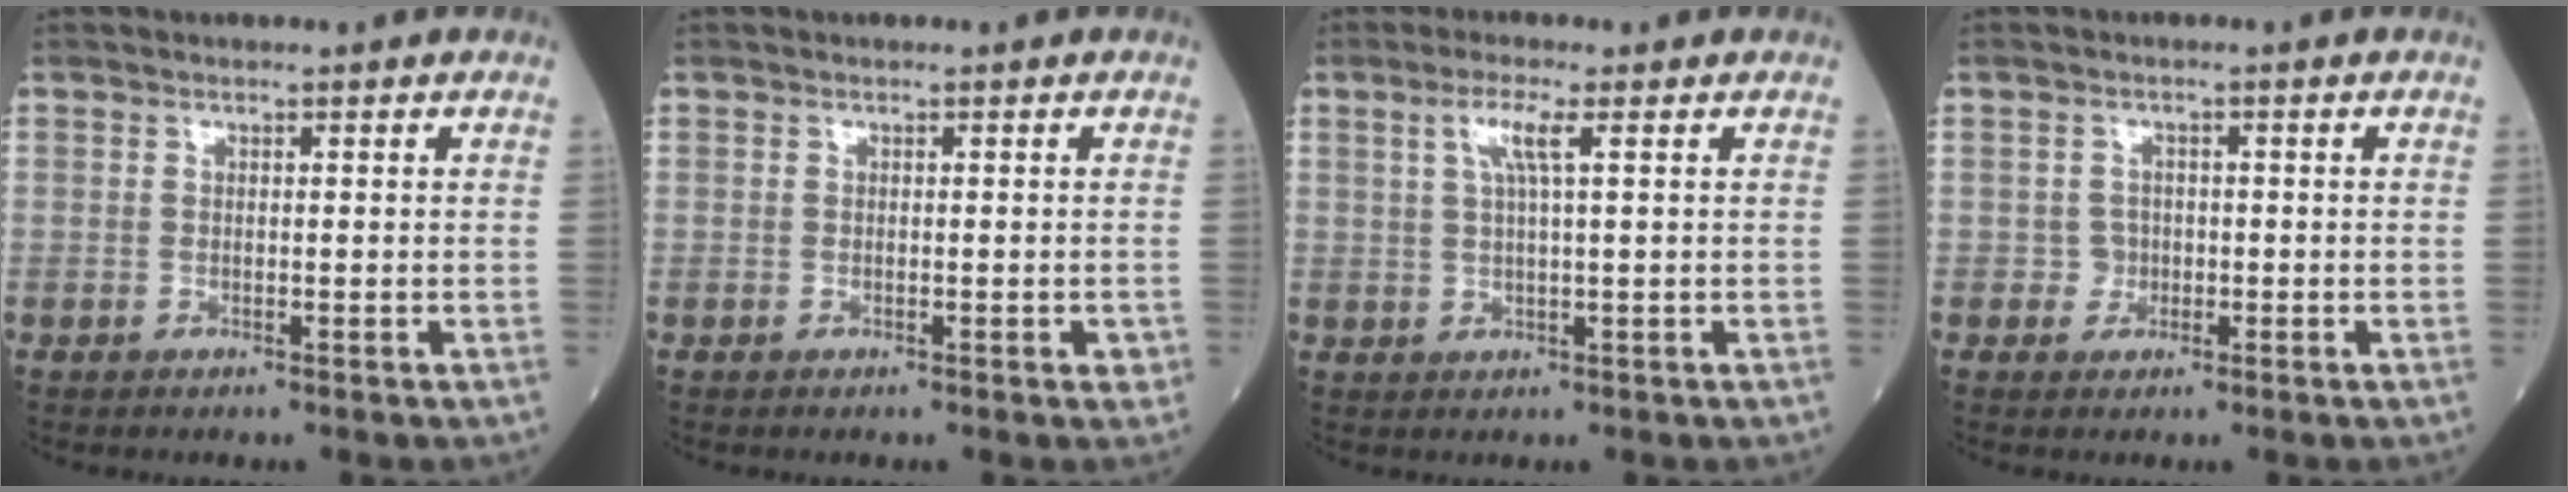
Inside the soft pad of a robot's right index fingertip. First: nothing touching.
{"total": 1.1, "force": [-0.4, 0.4, 1.0], "torque": [-0.010, 0.001, -0.003]}
{"total": 3.9, "force": [1.6, -0.1, 3.6], "torque": [-0.076, 0.006, 0.032]}
{"total": 1.9, "force": [-0.5, 1.8, 0.4], "torque": [-0.001, 0.007, -0.008]}